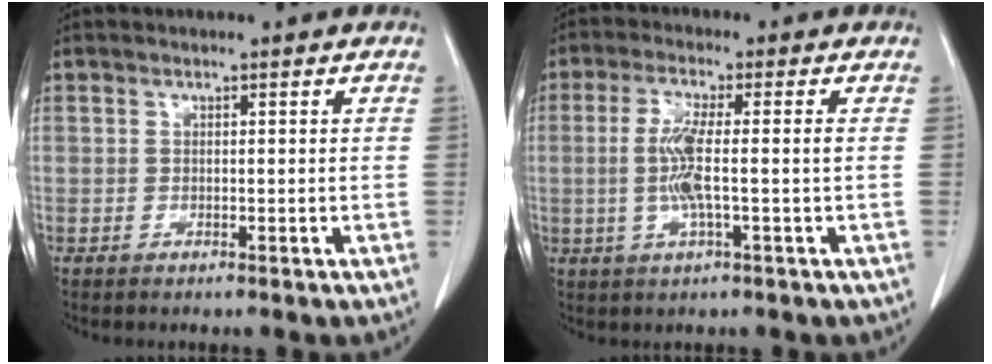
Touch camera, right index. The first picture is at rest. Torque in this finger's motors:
{"motor_torque": [0.41, 0.17, 0.21, 0.08]}